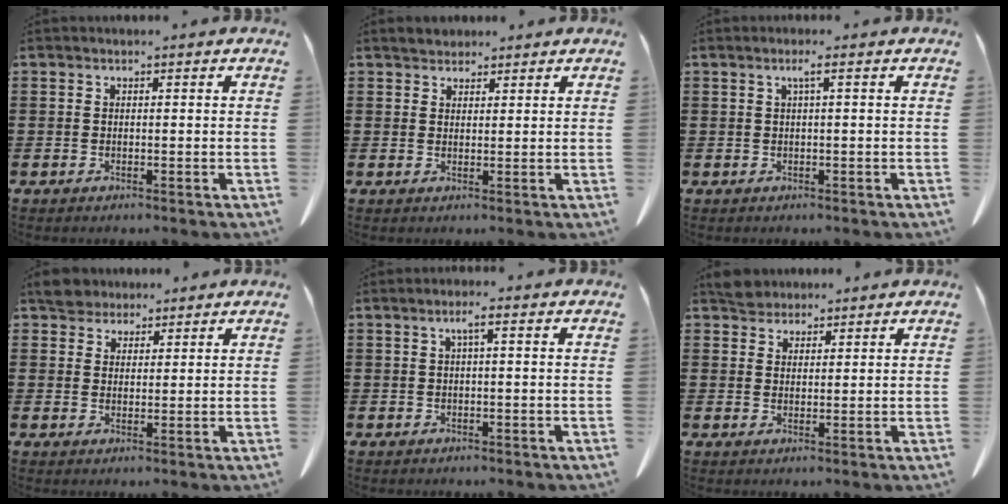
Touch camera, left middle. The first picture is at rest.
{"total": 1.9, "force": [1.8, 0.6, -0.1], "torque": [-0.002, 0.005, 0.036]}
{"total": 1.4, "force": [0.4, -0.1, 1.3], "torque": [-0.025, 0.001, 0.006]}
{"total": 4.3, "force": [3.8, 1.7, 1.0], "torque": [-0.025, 0.000, 0.071]}
{"total": 1.8, "force": [0.3, 0.1, 1.8], "torque": [-0.035, 0.003, 0.004]}
{"total": 3.2, "force": [3.0, 1.2, 0.3], "torque": [-0.015, 0.003, 0.059]}